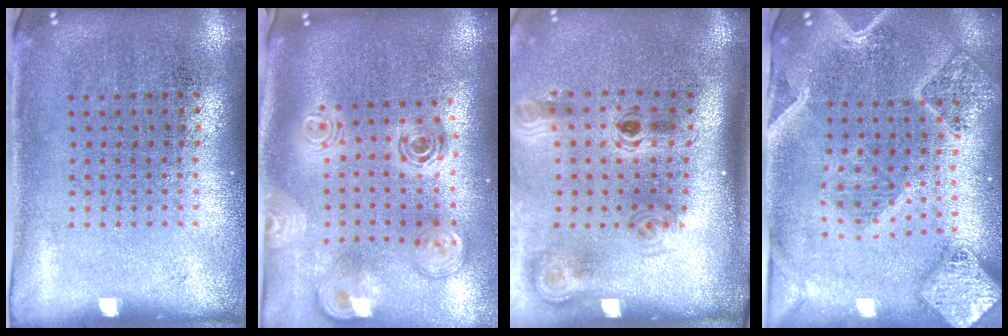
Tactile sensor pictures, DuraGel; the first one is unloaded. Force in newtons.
{"total": 2.8, "press": 2.0, "slide": 2.0}
{"total": 2.2, "press": 1.5, "slide": 1.6}
{"total": 2.8, "press": 2.4, "slide": 1.4}